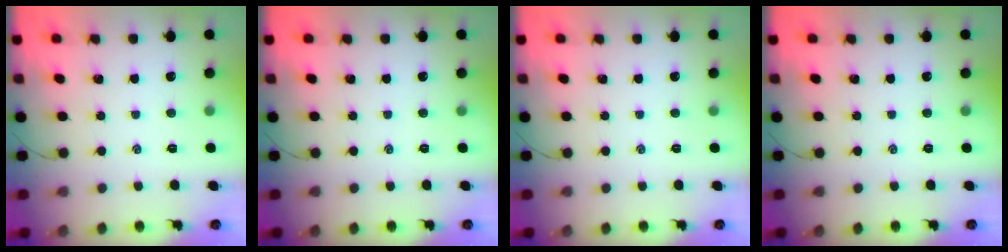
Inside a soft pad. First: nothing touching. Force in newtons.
{"total": 0.0}
{"total": 0.0}
{"total": 0.0}